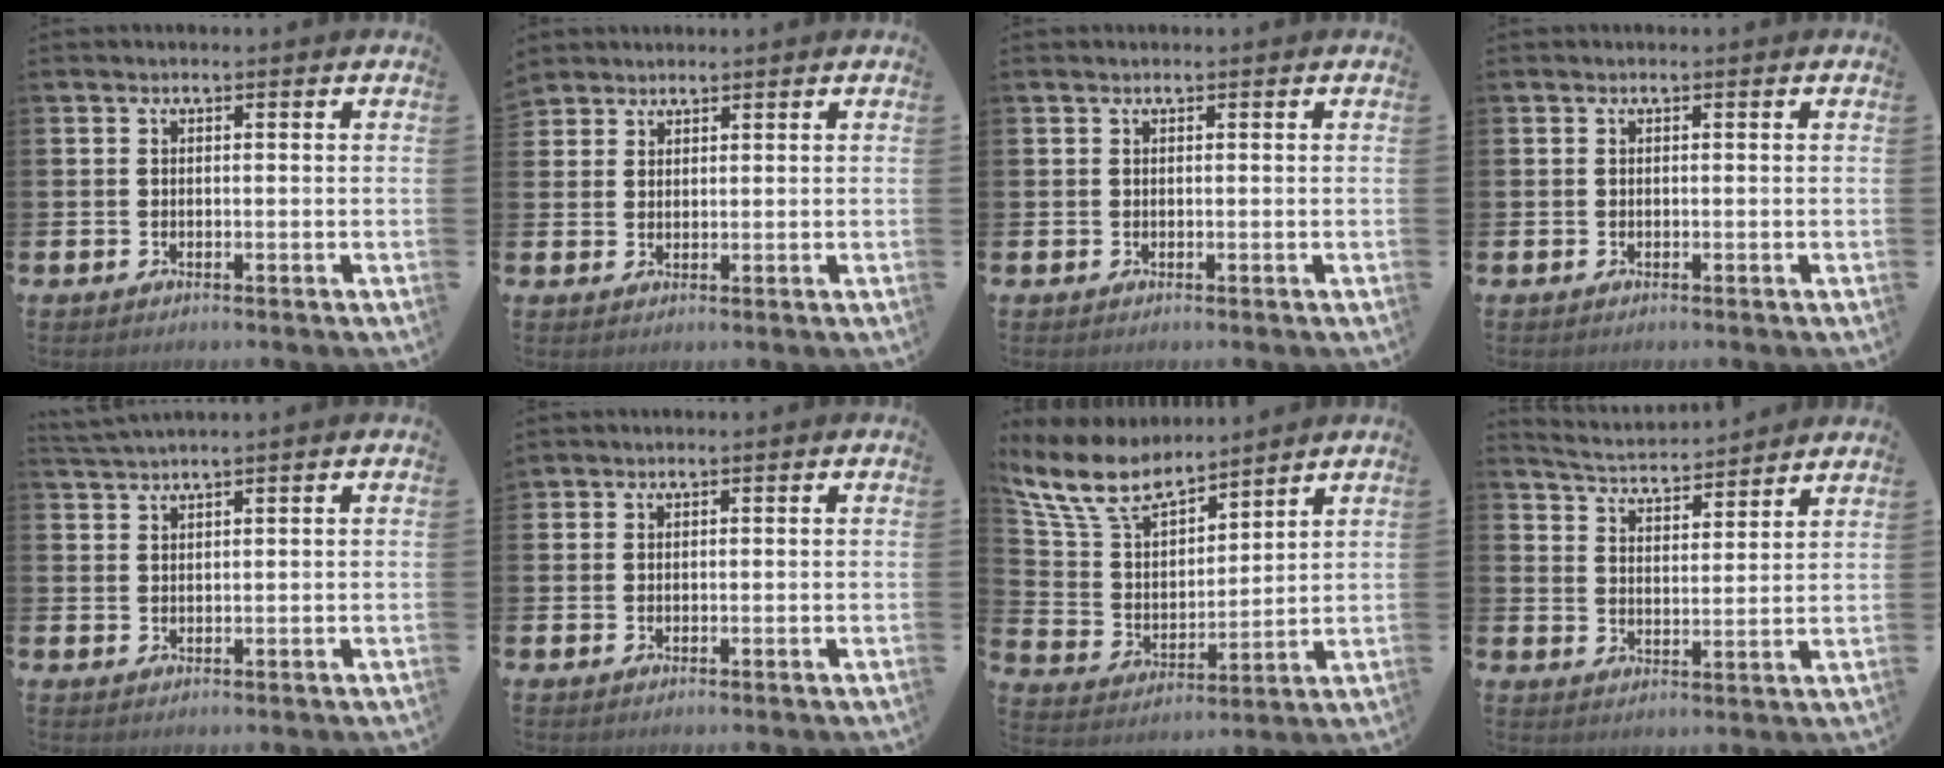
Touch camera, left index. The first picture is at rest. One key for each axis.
{"total": 2.6, "fx": 2.5, "fy": 0.8, "fz": -0.3, "tx": 0.010, "ty": -0.009, "tz": 0.046}
{"total": 0.0}
{"total": 0.0}
{"total": 2.0, "fx": 2.0, "fy": -0.5, "fz": 0.0, "tx": -0.007, "ty": -0.004, "tz": 0.039}
{"total": 1.2, "fx": 1.2, "fy": 0.4, "fz": -0.1, "tx": 0.010, "ty": -0.001, "tz": 0.020}
{"total": 10.1, "fx": 8.8, "fy": 3.5, "fz": 3.4, "tx": -0.114, "ty": -0.046, "tz": 0.162}
{"total": 4.2, "fx": 4.2, "fy": 0.1, "fz": 0.2, "tx": -0.026, "ty": -0.038, "tz": 0.069}